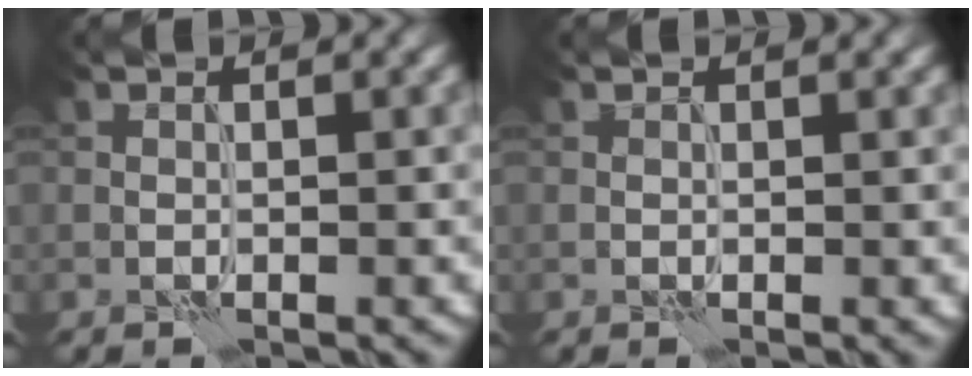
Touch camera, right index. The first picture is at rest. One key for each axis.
{"total": 1.0, "fx": 0.5, "fy": 0.4, "fz": 0.8, "tx": -0.005, "ty": -0.002, "tz": 0.004}